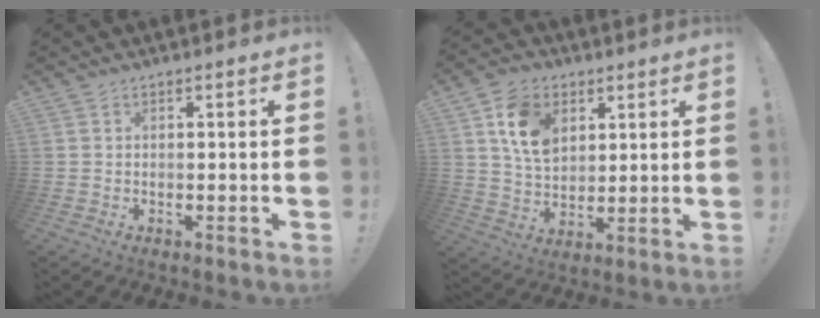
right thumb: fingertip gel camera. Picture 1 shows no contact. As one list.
[{"total": 12.6, "force": [5.7, 8.9, 6.8], "torque": [-0.114, -0.011, 0.112]}]